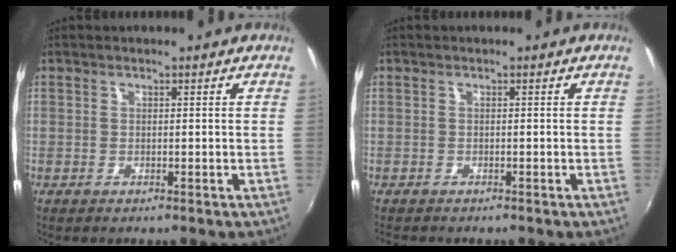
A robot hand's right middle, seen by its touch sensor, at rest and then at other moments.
{"total": 1.4, "force": [-1.3, 0.4, 0.4], "torque": [-0.011, -0.008, -0.021]}